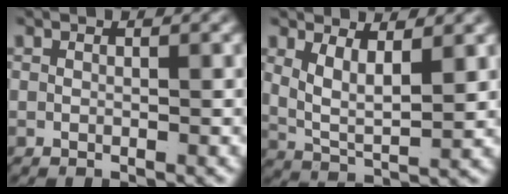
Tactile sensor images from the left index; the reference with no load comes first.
{"total": 4.8, "force": [1.4, 2.9, 3.5], "torque": [-0.078, -0.019, 0.028]}